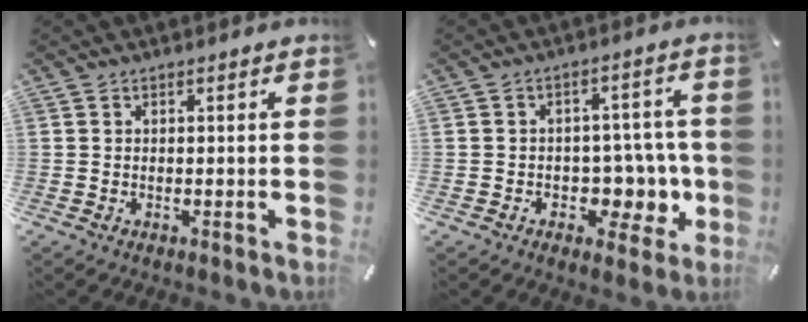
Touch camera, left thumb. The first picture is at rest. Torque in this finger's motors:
{"motor_torque": [-0.19, 0.39, 0.06, 0.11, 0.10]}